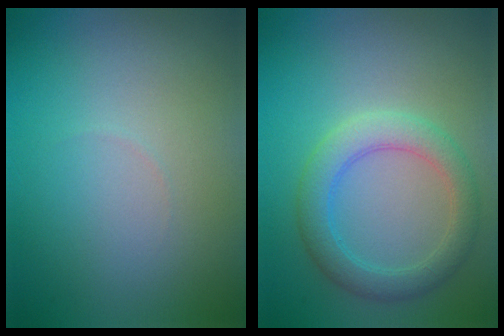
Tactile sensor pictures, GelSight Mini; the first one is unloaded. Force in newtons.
{"total": 3.0, "press": 3.0, "slide": 0.2}